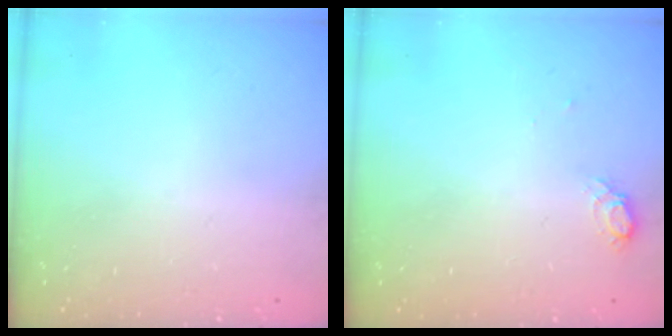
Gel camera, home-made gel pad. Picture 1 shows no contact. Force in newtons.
{"total": 5.2, "press": 4.8, "slide": 1.9}